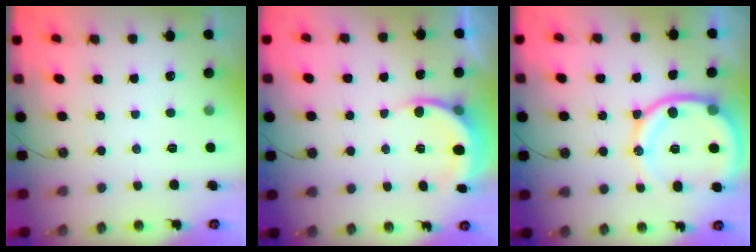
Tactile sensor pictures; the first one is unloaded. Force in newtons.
{"total": 6.3, "press": 6.2, "slide": 1.0}
{"total": 15.9, "press": 15.8, "slide": 1.7}